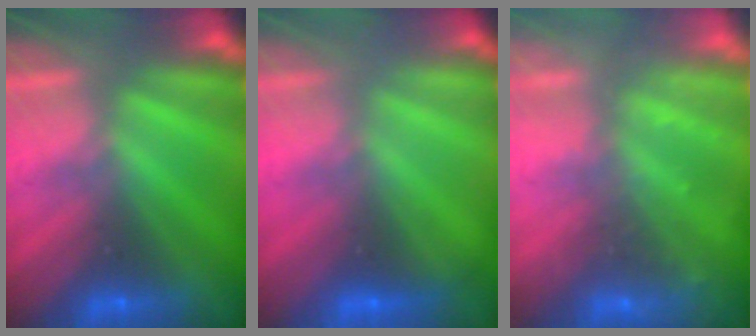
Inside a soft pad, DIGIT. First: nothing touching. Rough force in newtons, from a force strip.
{"total": 2.1}
{"total": 2.2}